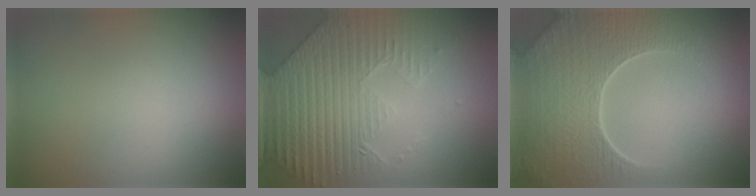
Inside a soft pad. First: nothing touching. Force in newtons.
{"total": 8.1, "press": 6.4, "slide": 5.0}
{"total": 9.3, "press": 6.6, "slide": 6.6}